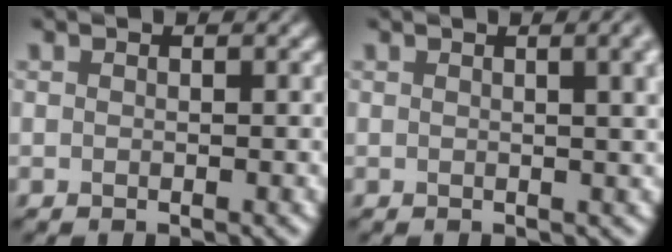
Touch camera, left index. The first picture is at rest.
{"total": 5.4, "force": [1.8, 2.3, 4.5], "torque": [-0.023, 0.021, 0.006]}